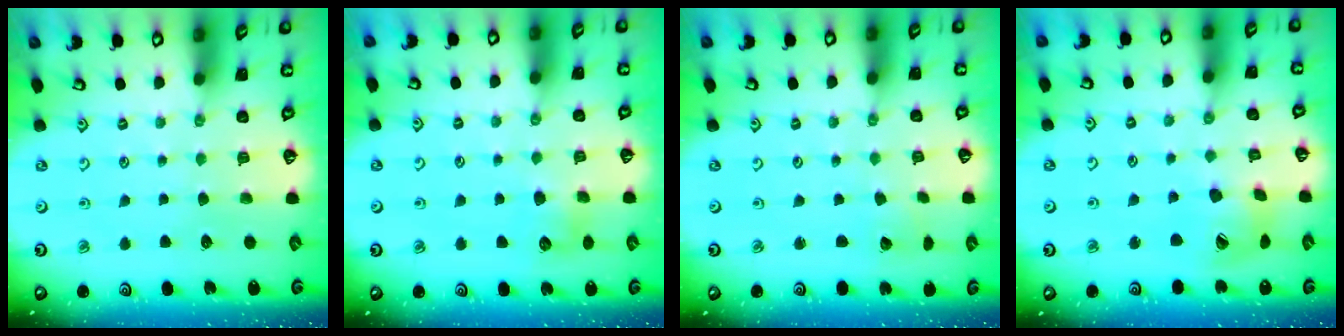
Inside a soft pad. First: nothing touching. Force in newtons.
{"total": 5.6, "press": 5.5, "slide": 0.7}
{"total": 2.4, "press": 2.4, "slide": 0.2}
{"total": 15.0, "press": 14.8, "slide": 2.1}